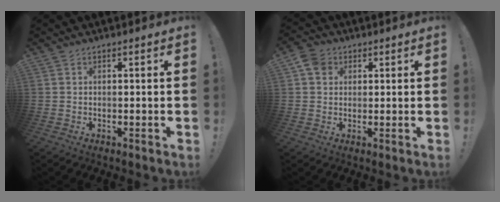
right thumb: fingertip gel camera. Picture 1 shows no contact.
{"total": 5.8, "force": [2.2, 4.8, 2.5], "torque": [-0.035, 0.000, 0.042]}